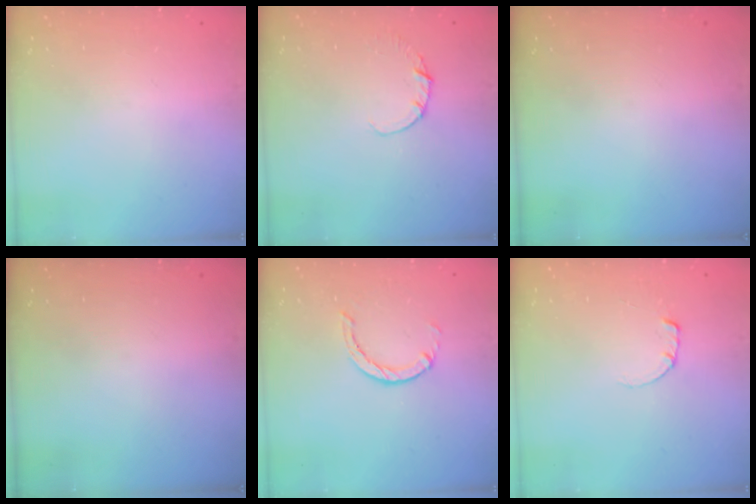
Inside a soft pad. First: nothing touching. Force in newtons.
{"total": 1.1, "press": 1.1, "slide": 0.1}
{"total": 0.0}
{"total": 0.0}
{"total": 1.2, "press": 1.2, "slide": 0.2}
{"total": 0.6, "press": 0.5, "slide": 0.2}